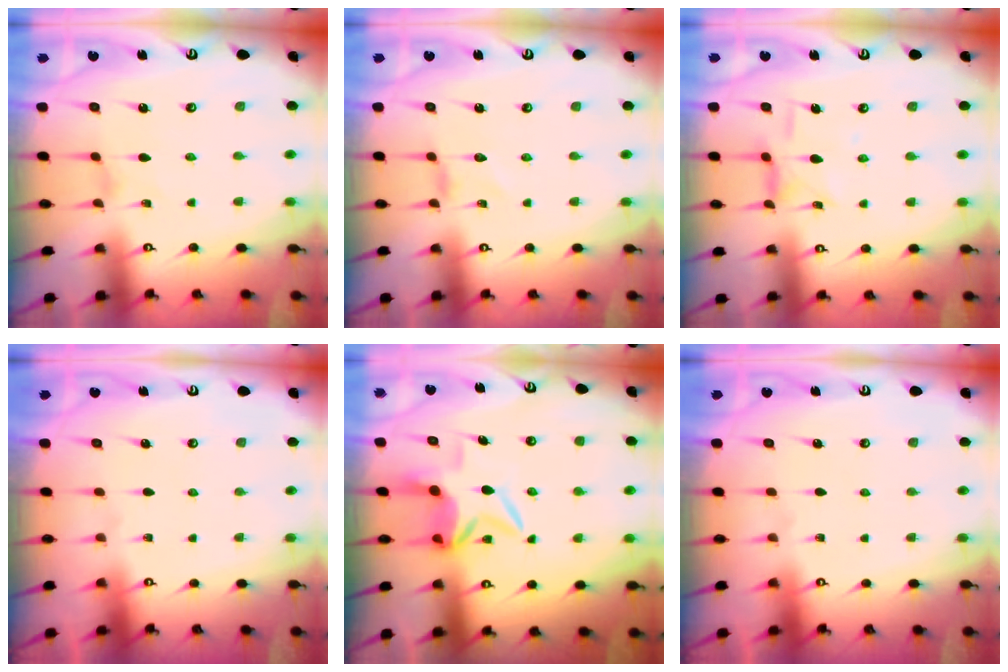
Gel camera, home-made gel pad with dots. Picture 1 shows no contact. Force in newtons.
{"total": 0.0}
{"total": 5.3, "press": 5.3, "slide": 0.3}
{"total": 0.0}
{"total": 6.1, "press": 6.0, "slide": 1.3}
{"total": 0.0}